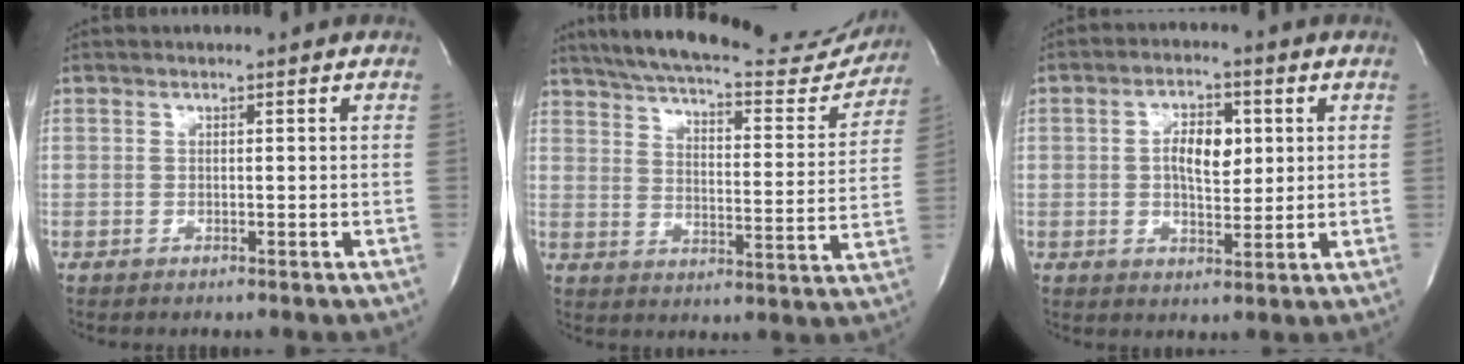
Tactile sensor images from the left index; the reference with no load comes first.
{"total": 26.2, "force": [23.5, 5.4, 10.3], "torque": [-0.168, -0.040, 0.298]}
{"total": 6.1, "force": [0.9, 3.0, 5.2], "torque": [-0.091, 0.004, 0.013]}